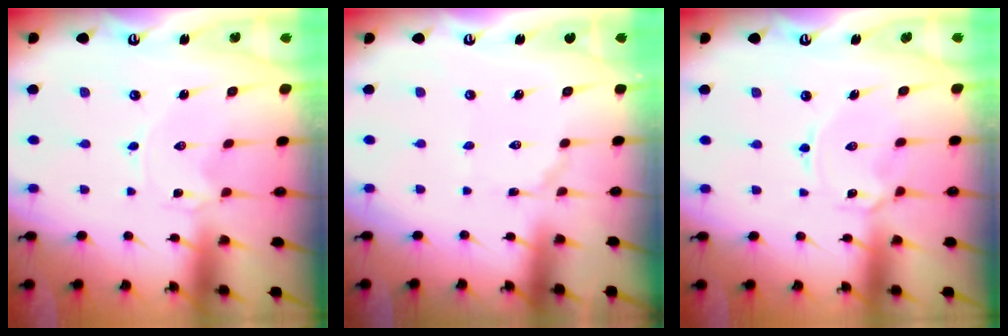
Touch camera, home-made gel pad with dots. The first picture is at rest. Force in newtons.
{"total": 3.0, "press": 2.9, "slide": 0.3}
{"total": 2.6, "press": 2.6, "slide": 0.4}